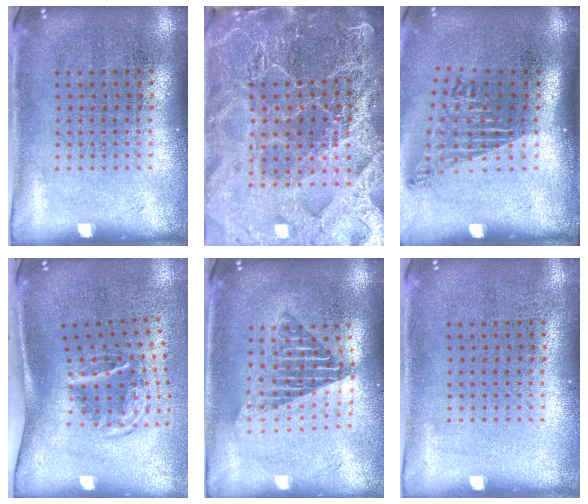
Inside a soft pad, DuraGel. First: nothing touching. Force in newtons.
{"total": 5.6, "press": 5.0, "slide": 2.5}
{"total": 1.7, "press": 1.1, "slide": 1.3}
{"total": 2.0, "press": 1.2, "slide": 1.6}
{"total": 1.7, "press": 1.4, "slide": 1.0}
{"total": 0.0}